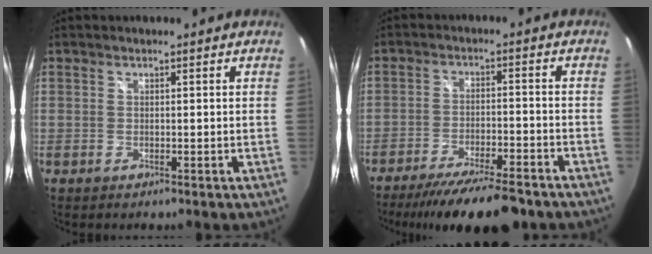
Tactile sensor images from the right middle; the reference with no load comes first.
{"total": 15.5, "force": [-12.8, 3.0, 8.1], "torque": [-0.158, -0.028, -0.195]}